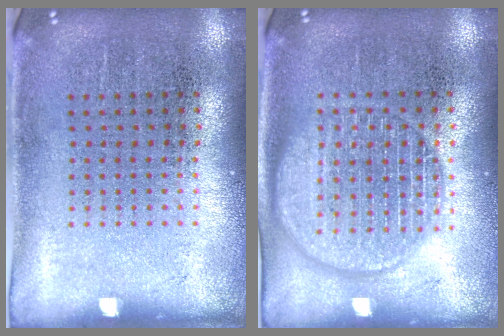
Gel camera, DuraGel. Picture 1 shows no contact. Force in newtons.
{"total": 2.3, "press": 2.3, "slide": 0.3}